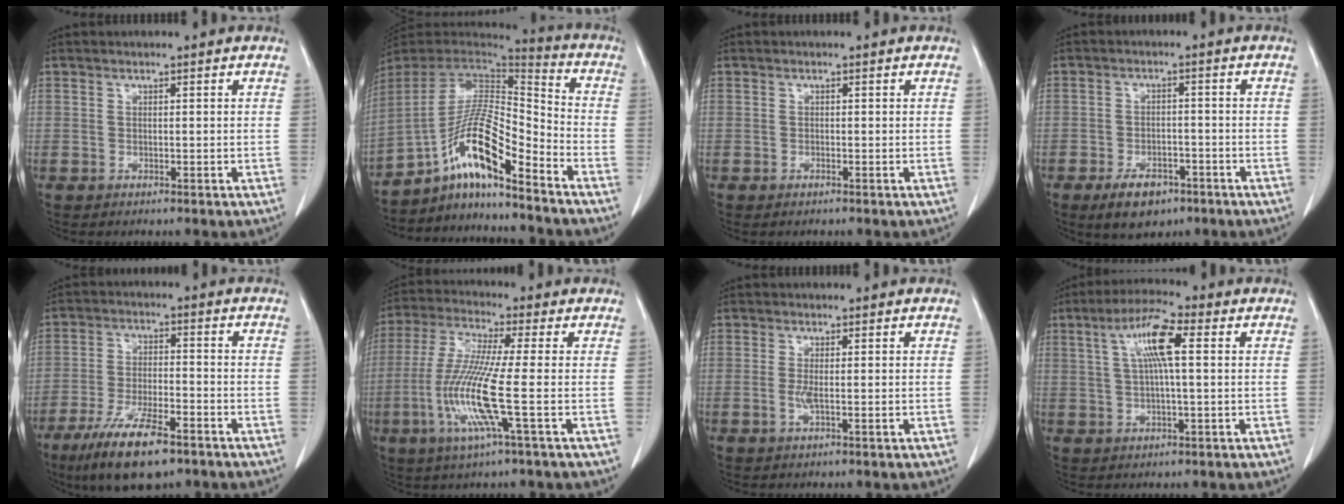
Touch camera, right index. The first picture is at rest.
{"total": 14.5, "force": [-9.3, 1.7, 11.0], "torque": [-0.203, 0.012, -0.165]}
{"total": 0.5, "force": [-0.4, 0.1, 0.3], "torque": [-0.010, -0.002, -0.006]}
{"total": 6.3, "force": [-4.0, 3.3, 3.6], "torque": [-0.062, 0.000, -0.059]}
{"total": 11.8, "force": [-7.7, 2.8, 8.5], "torque": [-0.159, -0.020, -0.132]}
{"total": 11.5, "force": [-2.9, -0.6, 11.1], "torque": [-0.237, -0.017, -0.068]}
{"total": 2.0, "force": [-0.3, 0.2, 2.0], "torque": [-0.043, -0.004, -0.006]}
{"total": 7.9, "force": [2.1, 1.0, 7.6], "torque": [-0.148, 0.015, 0.034]}